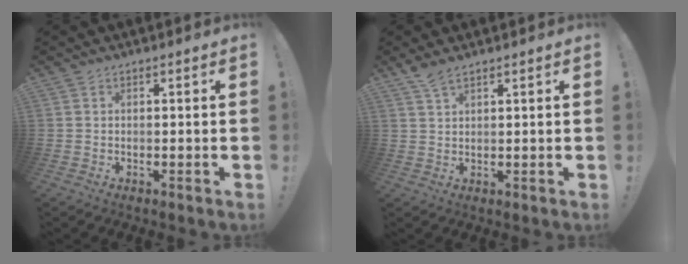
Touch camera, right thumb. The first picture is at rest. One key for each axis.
{"total": 3.5, "fx": 2.7, "fy": 0.7, "fz": 2.2, "tx": -0.043, "ty": -0.014, "tz": 0.048}